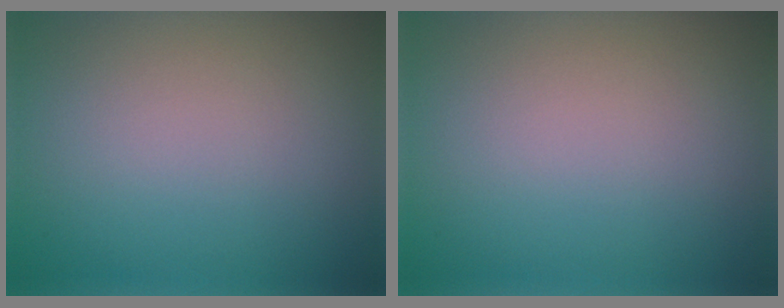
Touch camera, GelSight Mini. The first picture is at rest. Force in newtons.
{"total": 0.0}